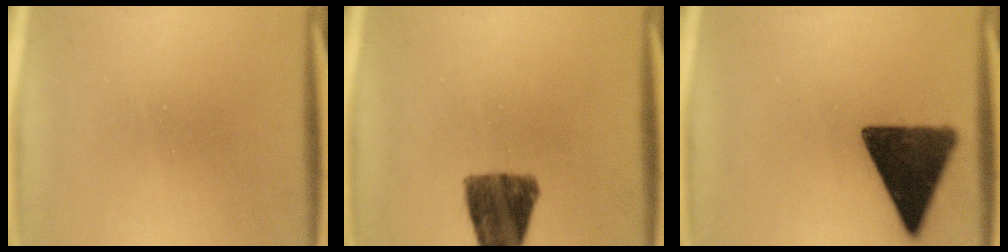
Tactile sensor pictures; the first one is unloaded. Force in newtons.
{"total": 10.3}
{"total": 13.9}